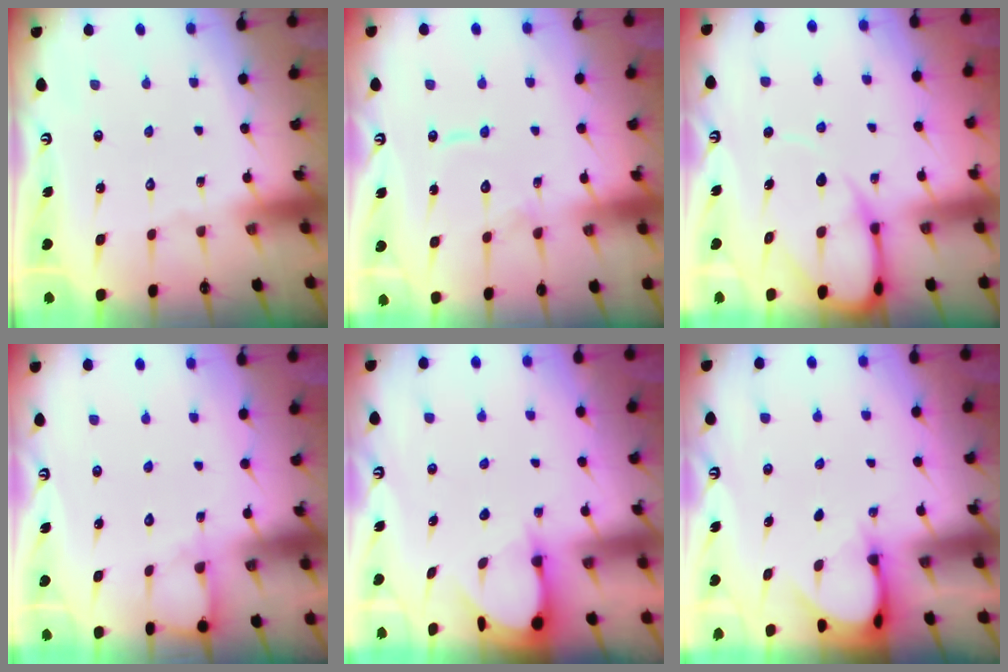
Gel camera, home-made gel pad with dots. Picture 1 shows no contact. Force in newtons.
{"total": 10.4, "press": 10.4, "slide": 1.0}
{"total": 8.7, "press": 8.6, "slide": 1.2}
{"total": 3.8, "press": 3.8, "slide": 0.4}
{"total": 3.6, "press": 3.5, "slide": 0.3}
{"total": 3.9, "press": 3.9, "slide": 0.3}